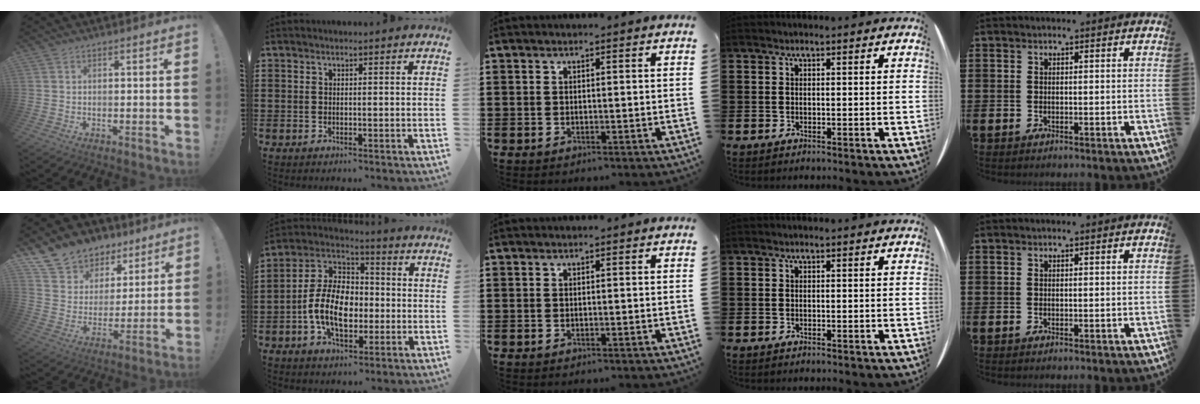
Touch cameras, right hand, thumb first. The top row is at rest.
{"thumb": {"total": 11.2, "force": [8.1, 7.6, 2.0], "torque": [-0.044, -0.062, 0.158]}, "index": {"total": 11.2, "force": [-2.4, 7.0, 8.5], "torque": [-0.200, 0.007, -0.047]}}